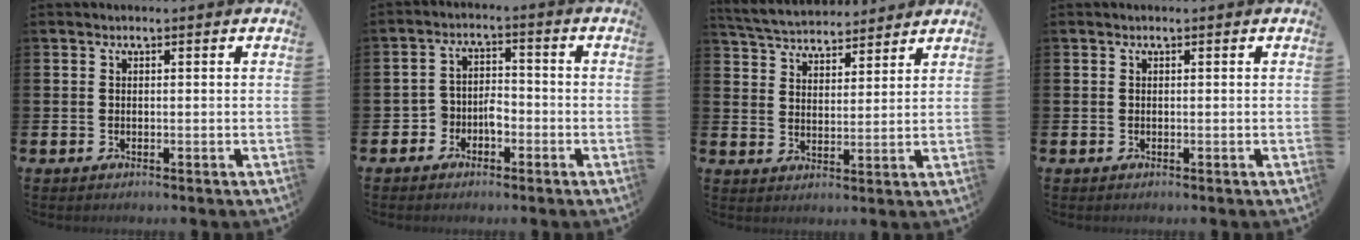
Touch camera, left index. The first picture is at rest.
{"total": 3.1, "force": [-2.1, 2.1, 1.1], "torque": [-0.034, 0.007, -0.044]}
{"total": 5.6, "force": [5.4, 1.0, 0.7], "torque": [-0.041, -0.028, 0.097]}
{"total": 0.0}